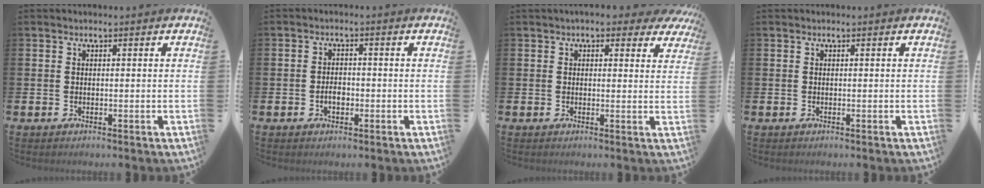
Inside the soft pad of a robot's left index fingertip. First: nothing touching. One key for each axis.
{"total": 2.3, "fx": -0.7, "fy": 1.4, "fz": 1.6, "tx": -0.021, "ty": 0.001, "tz": -0.016}
{"total": 3.2, "fx": 2.7, "fy": 1.3, "fz": 1.0, "tx": -0.011, "ty": -0.009, "tz": 0.045}
{"total": 0.0}